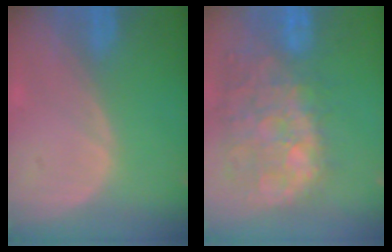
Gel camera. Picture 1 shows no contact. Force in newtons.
{"total": 13.4, "press": 11.6, "slide": 6.7}